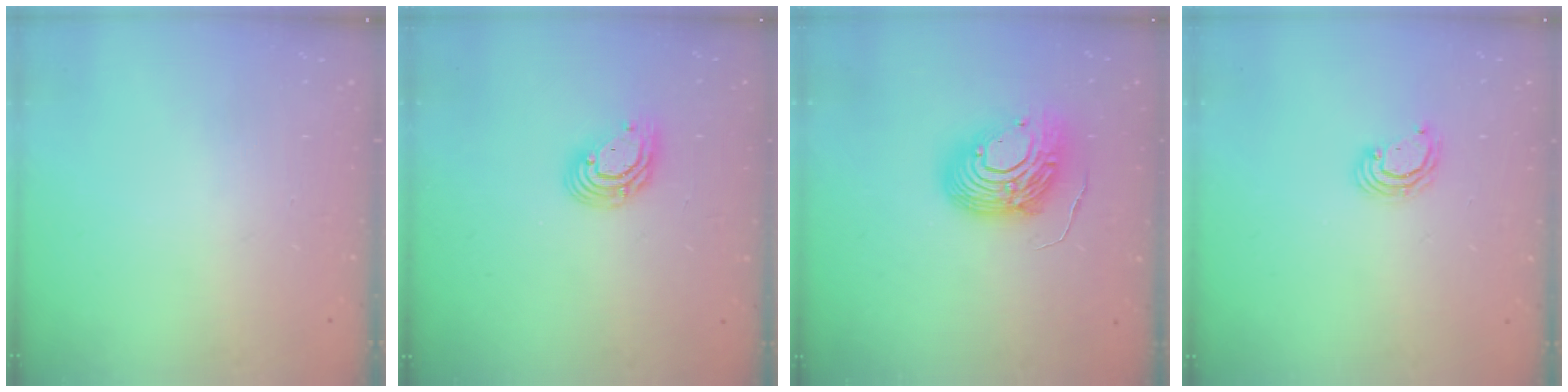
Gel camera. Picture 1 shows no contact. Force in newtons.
{"total": 9.2, "press": 9.0, "slide": 1.5}
{"total": 14.4, "press": 14.4, "slide": 1.1}
{"total": 3.8, "press": 3.8, "slide": 0.3}